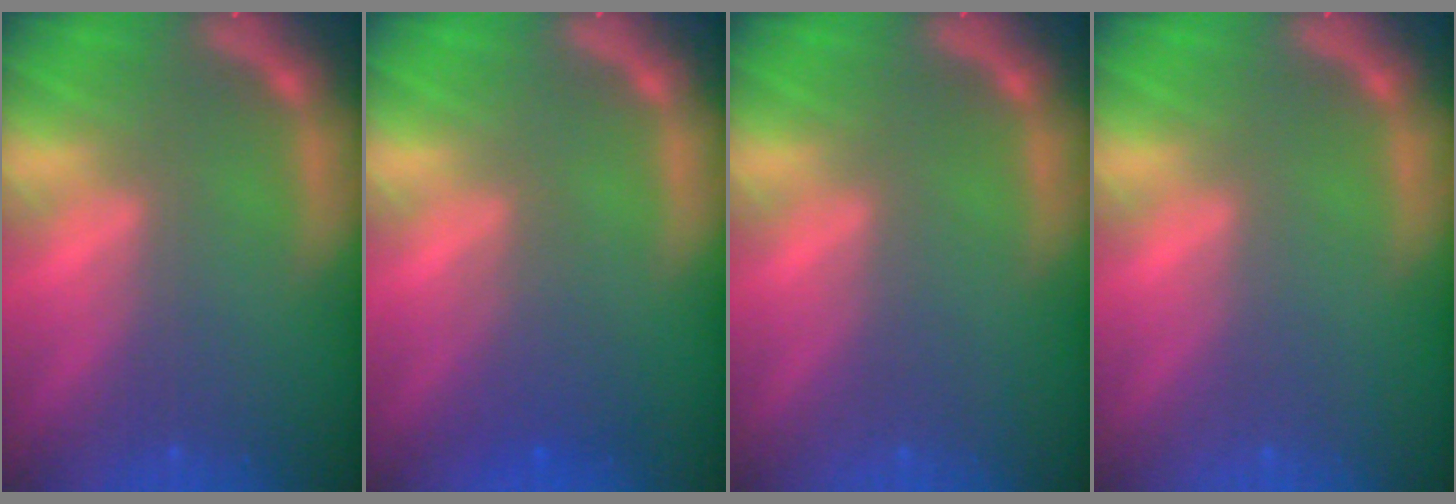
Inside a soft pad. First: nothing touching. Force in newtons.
{"total": 2.4}
{"total": 0.0}
{"total": 0.0}